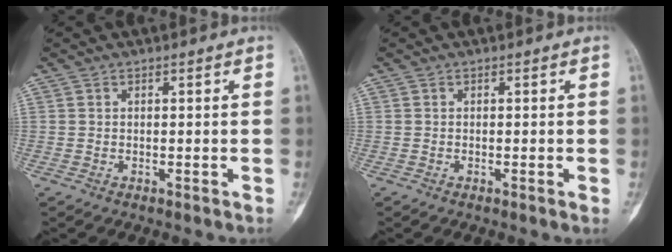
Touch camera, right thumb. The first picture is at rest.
{"total": 0.5, "force": [-0.2, 0.0, 0.5], "torque": [-0.008, 0.000, -0.002]}